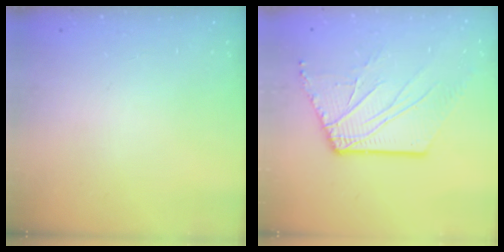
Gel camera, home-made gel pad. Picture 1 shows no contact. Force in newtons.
{"total": 10.5, "press": 10.4, "slide": 1.5}